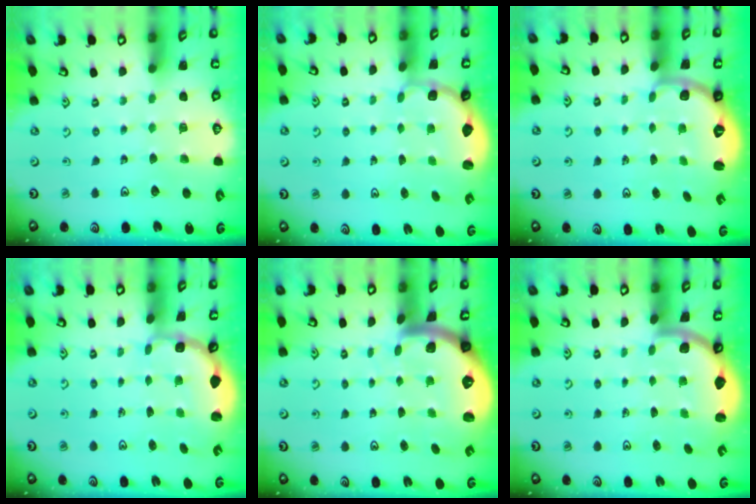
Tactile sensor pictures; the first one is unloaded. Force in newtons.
{"total": 2.7, "press": 2.2, "slide": 1.5}
{"total": 2.6, "press": 1.5, "slide": 2.1}
{"total": 2.5, "press": 1.9, "slide": 1.6}
{"total": 2.8, "press": 2.7, "slide": 0.6}
{"total": 1.6, "press": 1.6, "slide": 0.1}